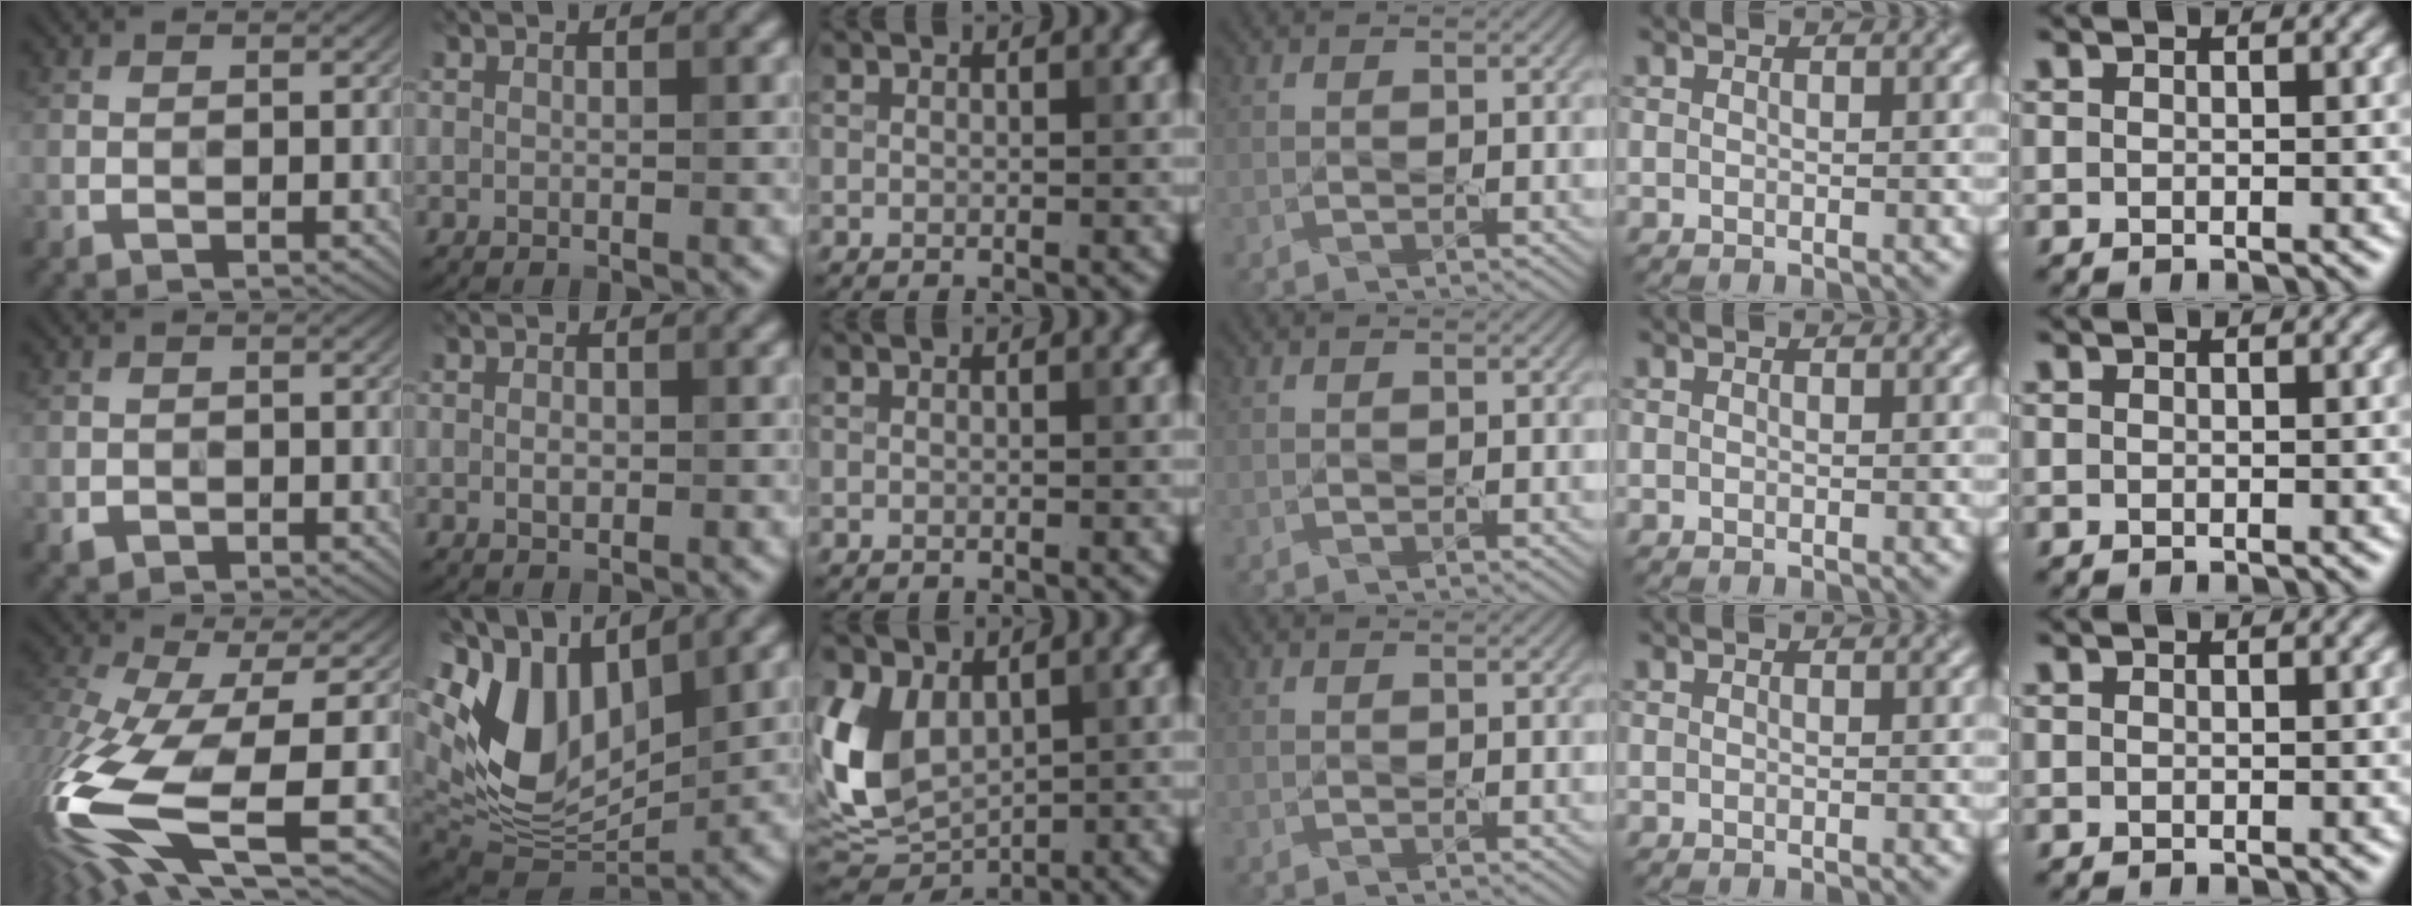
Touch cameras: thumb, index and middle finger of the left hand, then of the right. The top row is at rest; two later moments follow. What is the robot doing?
{"motion": "lift_and_place", "object": "knife"}